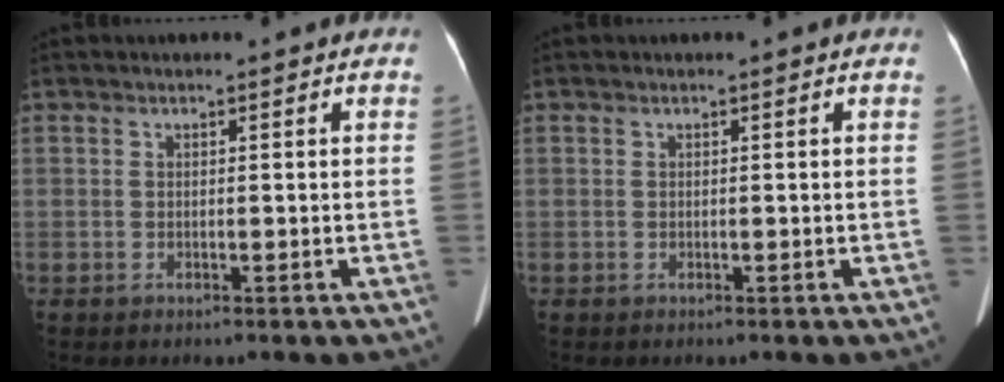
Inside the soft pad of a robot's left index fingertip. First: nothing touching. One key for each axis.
{"total": 0.0}